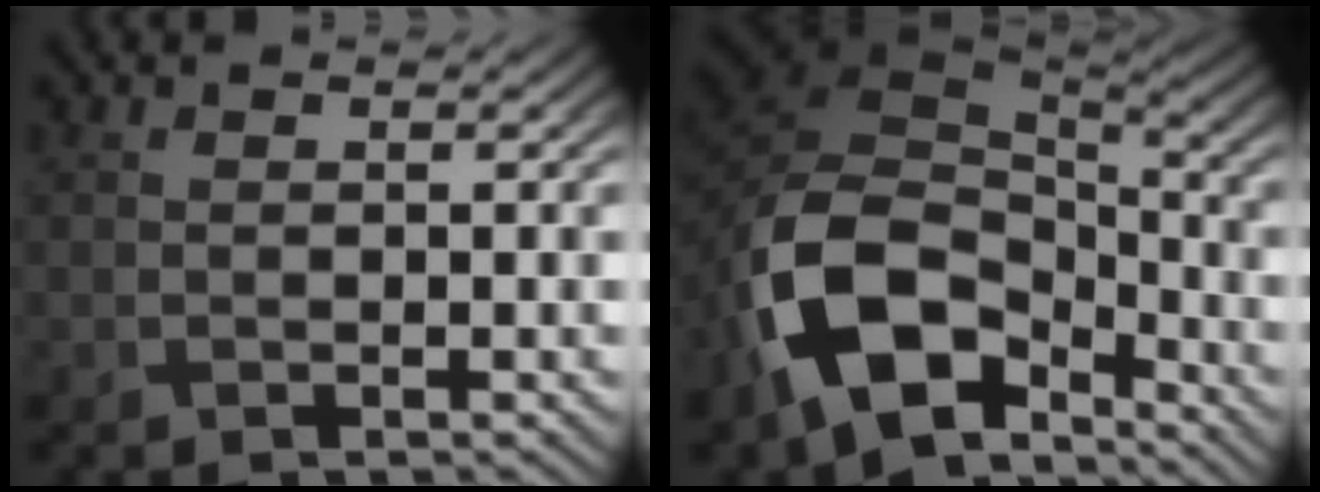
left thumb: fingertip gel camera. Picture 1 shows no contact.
{"total": 15.7, "force": [-6.7, 10.0, 10.0], "torque": [-0.246, -0.034, -0.117]}